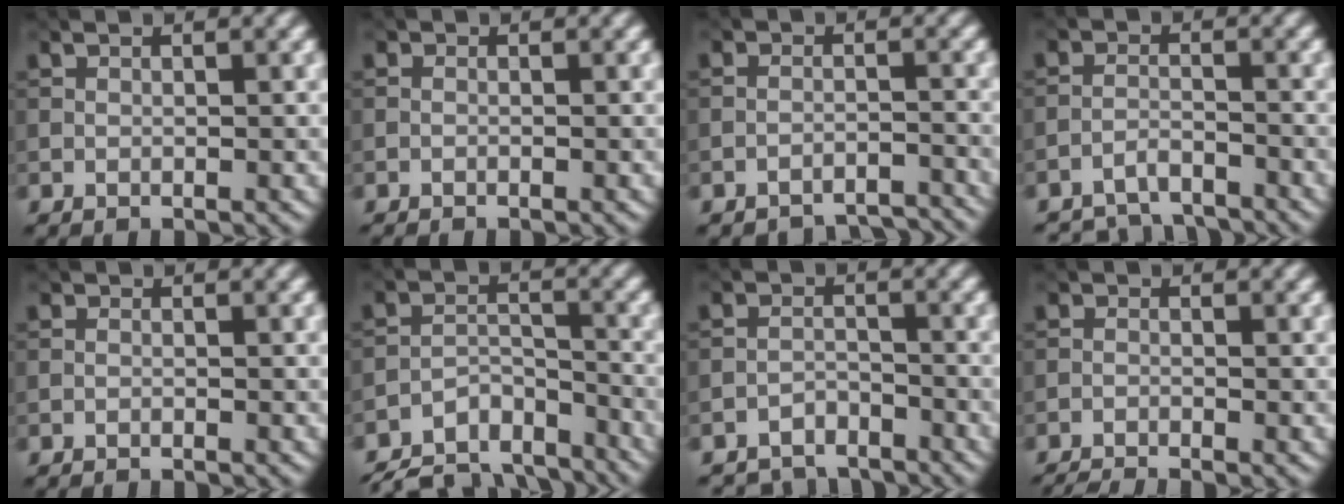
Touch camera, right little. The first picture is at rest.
{"total": 0.7, "force": [-0.7, 0.1, 0.1], "torque": [-0.002, -0.002, -0.014]}
{"total": 5.5, "force": [-5.4, 1.1, 0.5], "torque": [-0.007, -0.003, -0.076]}
{"total": 4.7, "force": [-4.5, 1.0, 0.8], "torque": [-0.014, -0.007, -0.082]}
{"total": 1.1, "force": [-1.0, 0.2, 0.2], "torque": [-0.001, -0.003, -0.018]}
{"total": 9.3, "force": [-8.3, 3.2, 2.6], "torque": [-0.041, -0.005, -0.130]}
{"total": 4.2, "force": [-4.0, 1.4, 0.4], "torque": [0.001, -0.004, -0.074]}
{"total": 3.1, "force": [-2.8, 0.1, 1.2], "torque": [-0.028, -0.014, -0.058]}